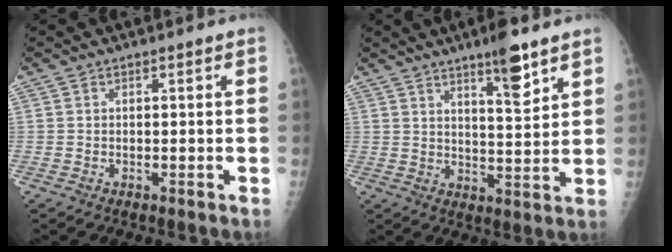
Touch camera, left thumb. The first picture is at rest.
{"total": 8.4, "force": [5.5, 1.6, 6.1], "torque": [-0.084, -0.038, 0.088]}